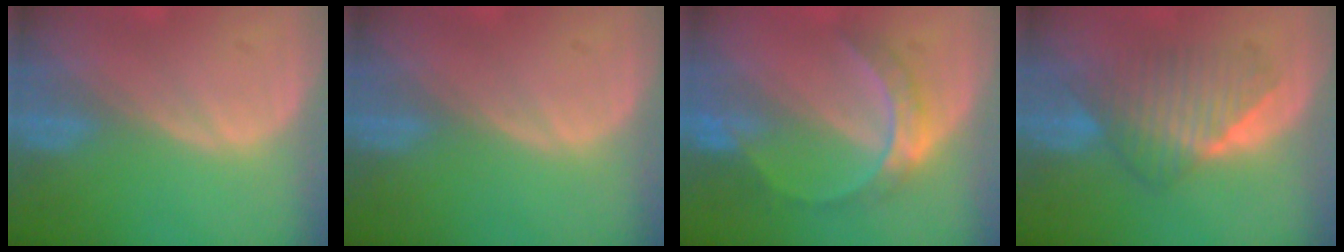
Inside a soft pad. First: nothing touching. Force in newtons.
{"total": 0.0}
{"total": 6.1, "press": 5.7, "slide": 2.2}
{"total": 6.7, "press": 6.6, "slide": 1.0}